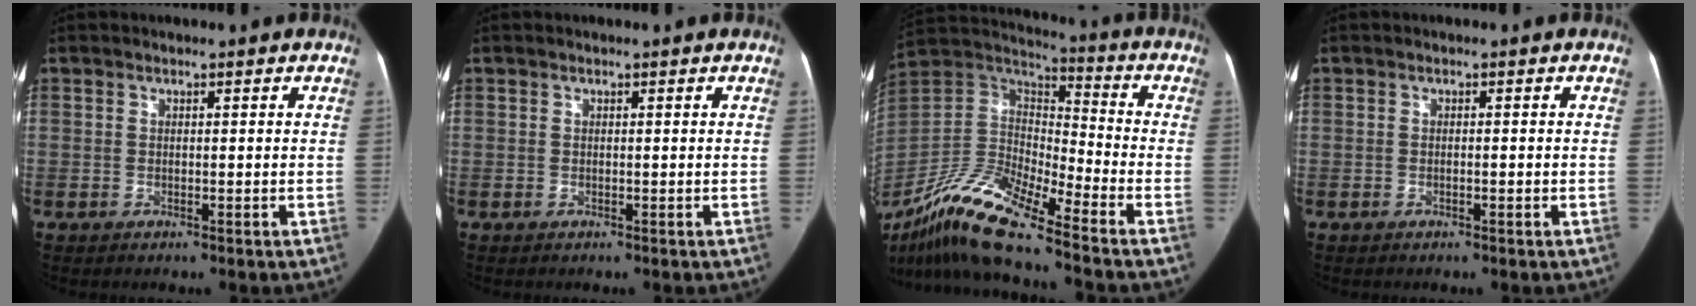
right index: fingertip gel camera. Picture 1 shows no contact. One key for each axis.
{"total": 0.0}
{"total": 16.3, "fx": -12.9, "fy": 1.7, "fz": 9.8, "tx": -0.198, "ty": 0.008, "tz": -0.242}
{"total": 0.6, "fx": -0.2, "fy": 0.0, "fz": 0.6, "tx": -0.008, "ty": 0.001, "tz": 0.000}